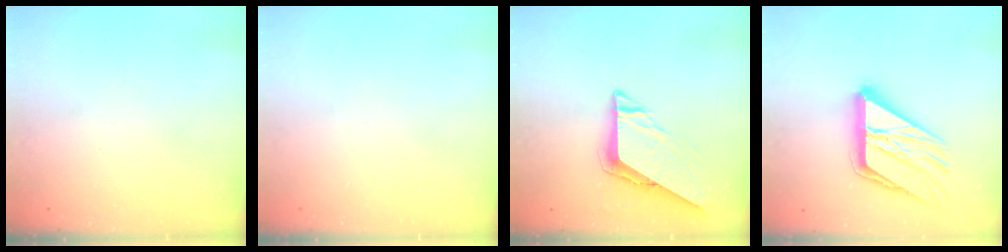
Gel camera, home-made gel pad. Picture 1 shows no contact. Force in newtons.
{"total": 0.0}
{"total": 7.4, "press": 7.4, "slide": 0.6}
{"total": 18.6, "press": 18.5, "slide": 2.2}